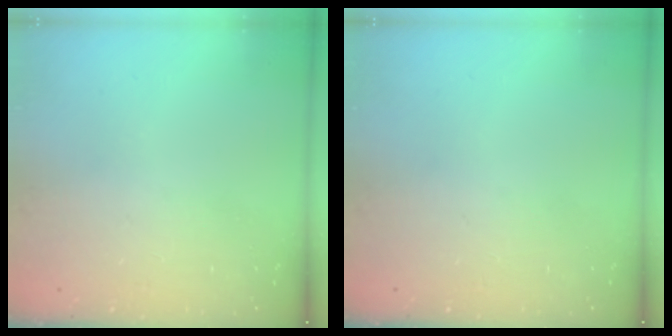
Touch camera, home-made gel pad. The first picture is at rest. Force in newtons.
{"total": 0.0}